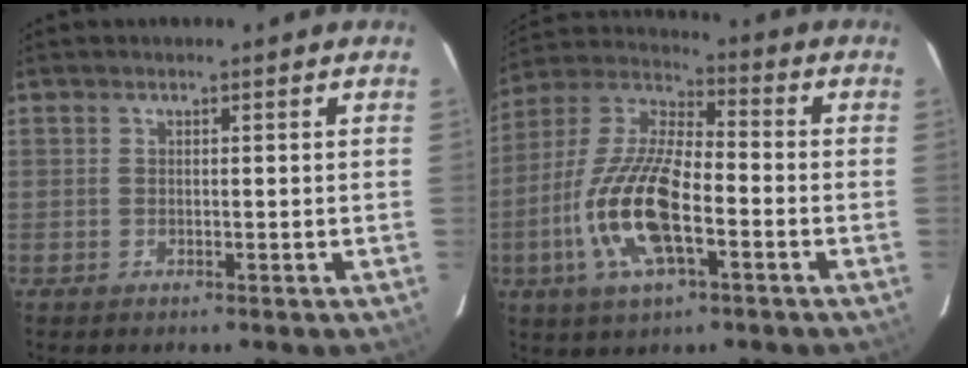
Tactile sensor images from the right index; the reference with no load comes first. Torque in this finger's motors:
{"motor_torque": [1.95, -0.19, 0.73, 0.21]}